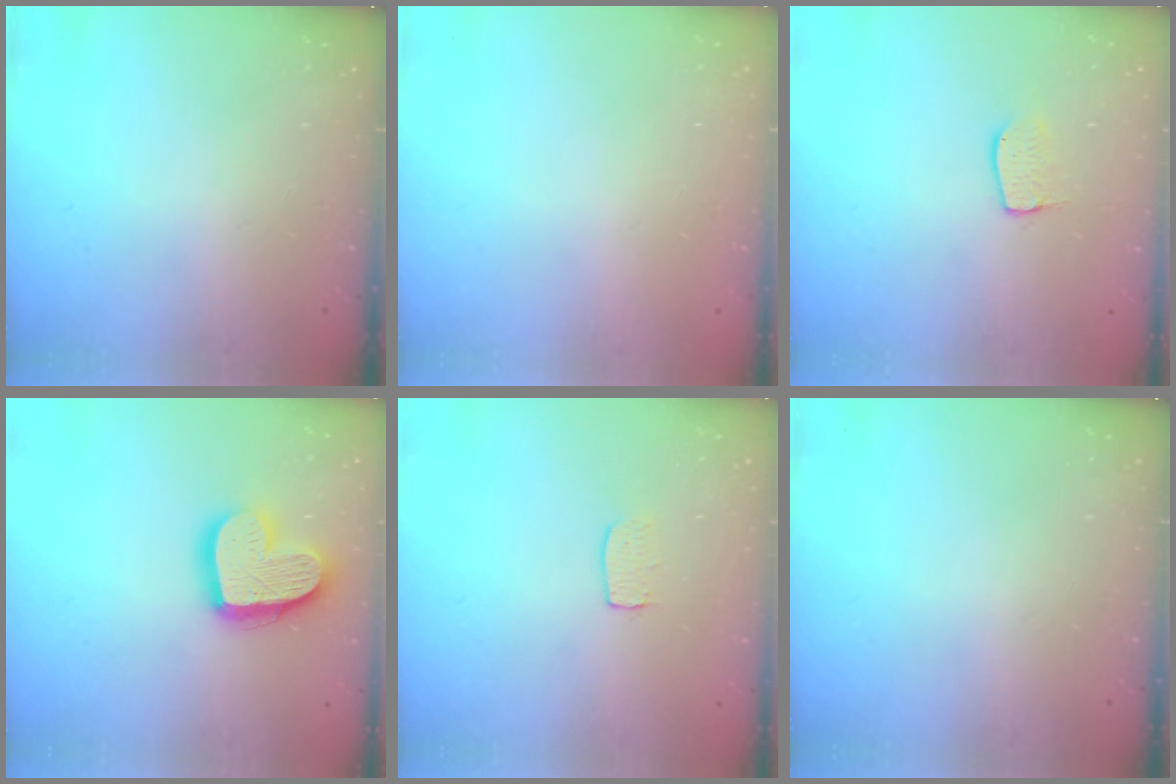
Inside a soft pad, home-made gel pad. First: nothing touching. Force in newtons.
{"total": 0.0}
{"total": 6.5, "press": 6.5, "slide": 0.4}
{"total": 17.9, "press": 17.9, "slide": 1.4}
{"total": 5.1, "press": 5.1, "slide": 0.4}
{"total": 0.0}